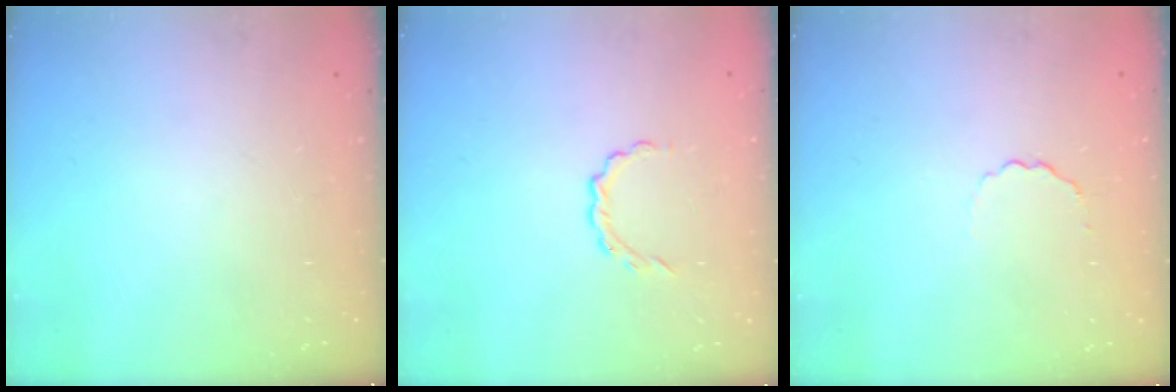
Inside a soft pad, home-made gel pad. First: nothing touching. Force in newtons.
{"total": 3.3, "press": 3.1, "slide": 1.1}
{"total": 2.2, "press": 2.1, "slide": 0.8}